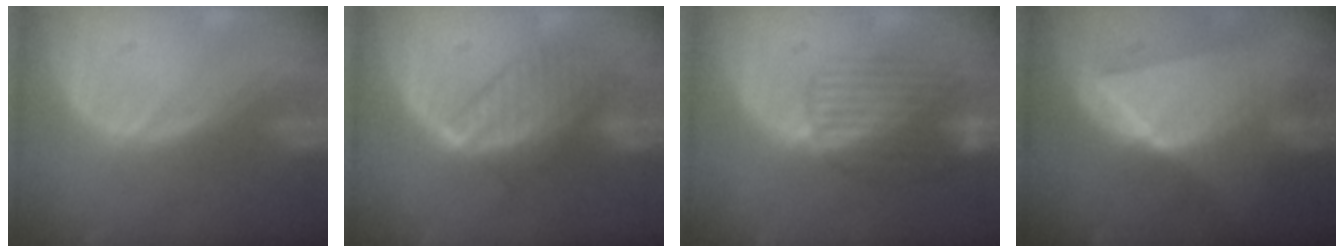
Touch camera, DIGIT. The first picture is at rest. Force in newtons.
{"total": 8.1, "press": 7.1, "slide": 4.0}
{"total": 8.2, "press": 7.3, "slide": 3.9}
{"total": 9.9, "press": 9.8, "slide": 0.6}